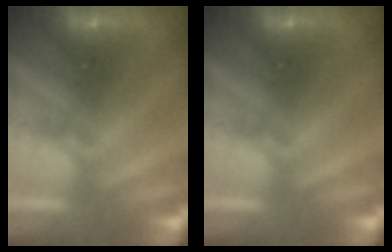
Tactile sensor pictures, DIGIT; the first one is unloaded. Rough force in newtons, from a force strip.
{"total": 0.0}